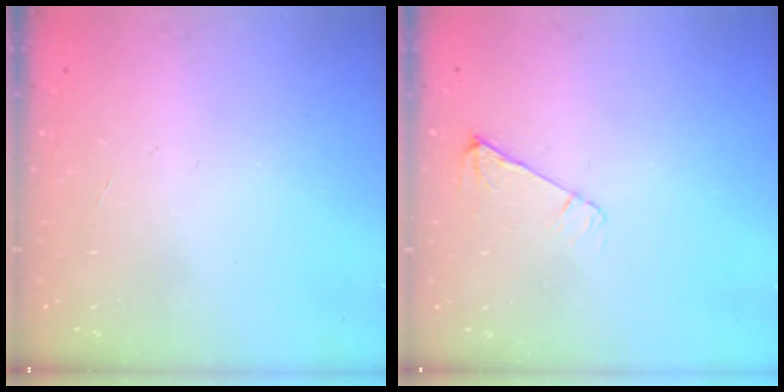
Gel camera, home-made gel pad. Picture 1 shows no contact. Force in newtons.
{"total": 6.0, "press": 6.0, "slide": 0.6}